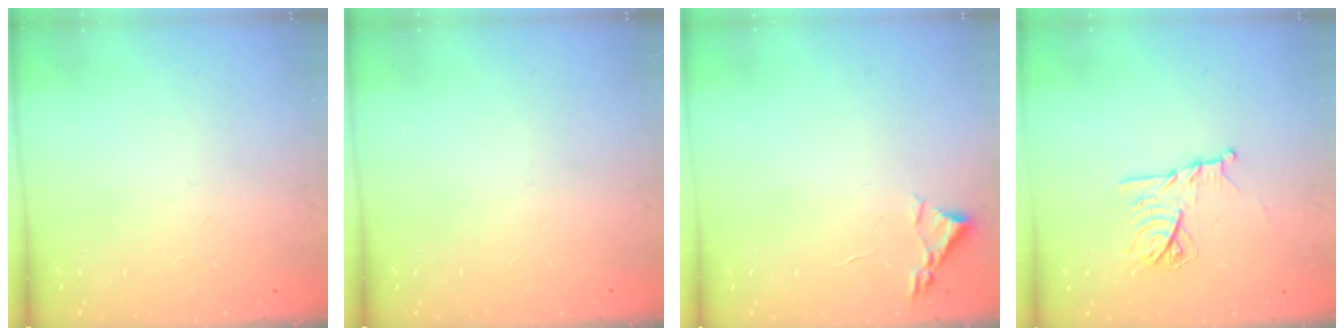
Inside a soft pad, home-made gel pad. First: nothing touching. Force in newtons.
{"total": 0.0}
{"total": 2.4, "press": 2.3, "slide": 0.3}
{"total": 11.7, "press": 11.7, "slide": 0.1}